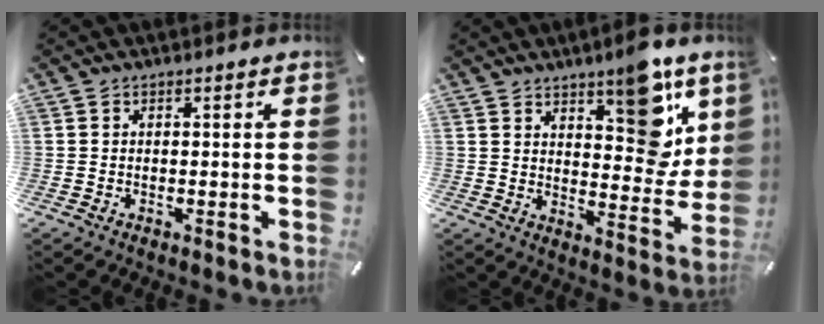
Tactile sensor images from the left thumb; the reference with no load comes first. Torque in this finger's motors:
{"motor_torque": [2.13, 2.03, 1.20, -1.26, 0.17]}